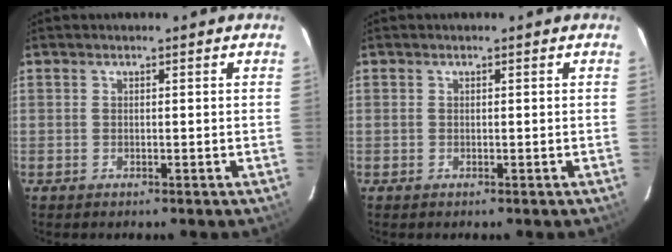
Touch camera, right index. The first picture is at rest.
{"total": 0.0}